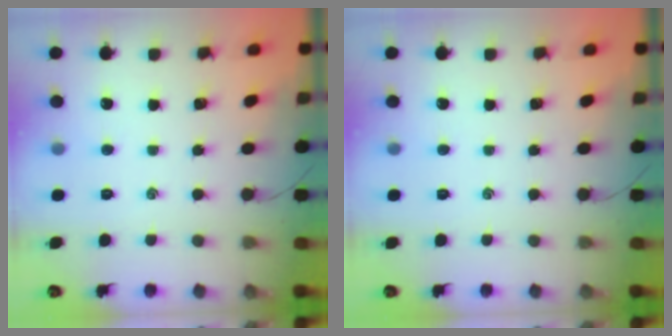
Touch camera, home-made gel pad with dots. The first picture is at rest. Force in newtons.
{"total": 0.0}